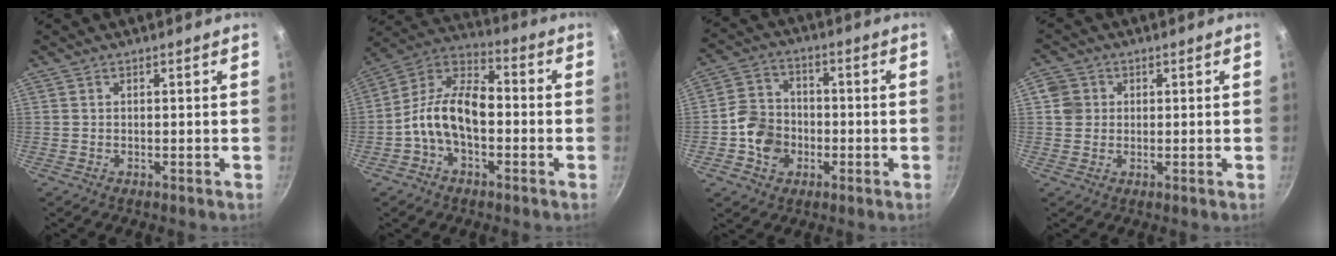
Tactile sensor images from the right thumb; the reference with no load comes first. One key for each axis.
{"total": 13.8, "fx": -2.3, "fy": 8.3, "fz": 10.9, "tx": -0.190, "ty": 0.045, "tz": -0.049}
{"total": 9.5, "fx": -2.4, "fy": 7.8, "fz": 4.8, "tx": -0.063, "ty": 0.023, "tz": -0.047}
{"total": 4.1, "fx": 0.8, "fy": 3.8, "fz": 1.2, "tx": -0.004, "ty": 0.002, "tz": 0.013}